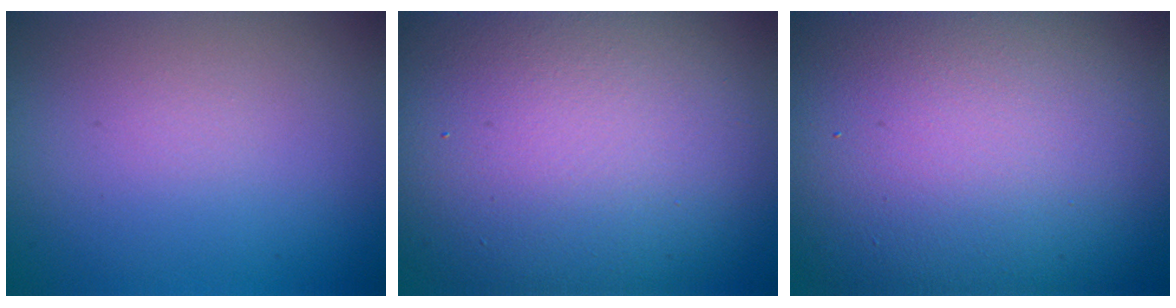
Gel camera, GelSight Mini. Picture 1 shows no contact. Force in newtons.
{"total": 16.8, "press": 16.8, "slide": 0.8}
{"total": 19.4, "press": 19.4, "slide": 0.9}